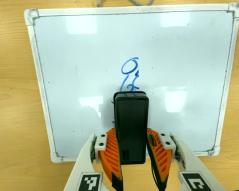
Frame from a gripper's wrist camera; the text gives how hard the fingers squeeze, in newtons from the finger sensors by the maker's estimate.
{"total": 5.7, "left": 5.0, "right": 6.4}